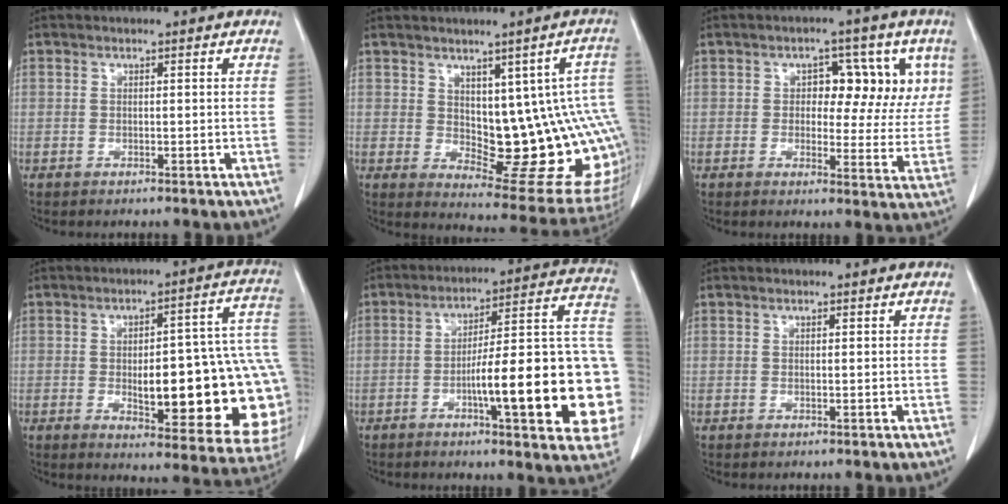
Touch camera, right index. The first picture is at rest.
{"total": 16.5, "force": [0.6, 6.0, 15.3], "torque": [-0.139, 0.009, 0.026]}
{"total": 9.5, "force": [3.1, 5.3, 7.3], "torque": [-0.074, 0.019, 0.039]}
{"total": 24.3, "force": [-3.0, 6.4, 23.3], "torque": [-0.211, 0.033, -0.017]}
{"total": 23.0, "force": [-5.6, 3.2, 22.0], "torque": [-0.208, 0.027, -0.071]}
{"total": 0.0}